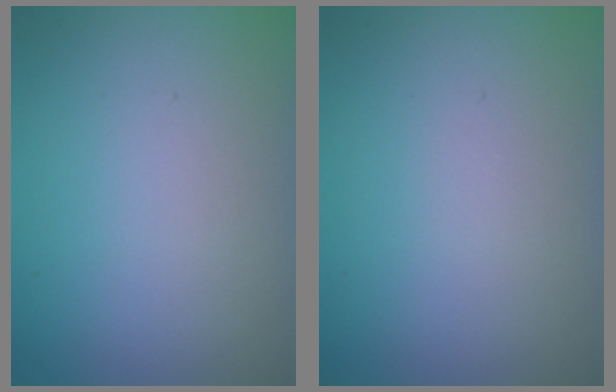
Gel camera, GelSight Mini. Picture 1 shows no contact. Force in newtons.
{"total": 0.0}